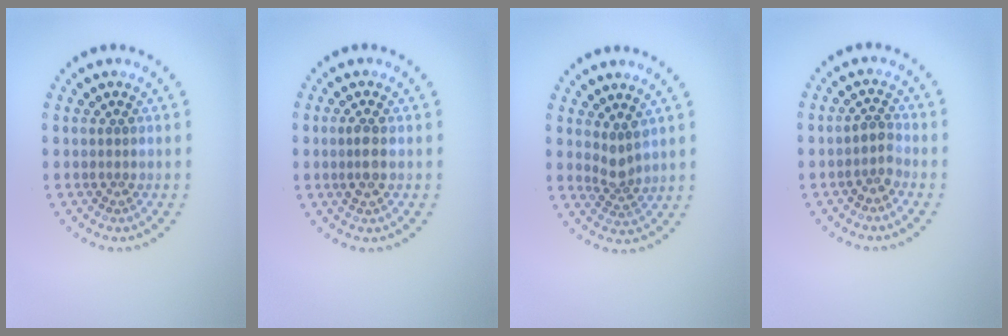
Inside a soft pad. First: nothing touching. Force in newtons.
{"total": 1.8, "press": 1.7, "slide": 0.4}
{"total": 1.9, "press": 1.4, "slide": 1.3}
{"total": 1.6, "press": 1.3, "slide": 1.0}